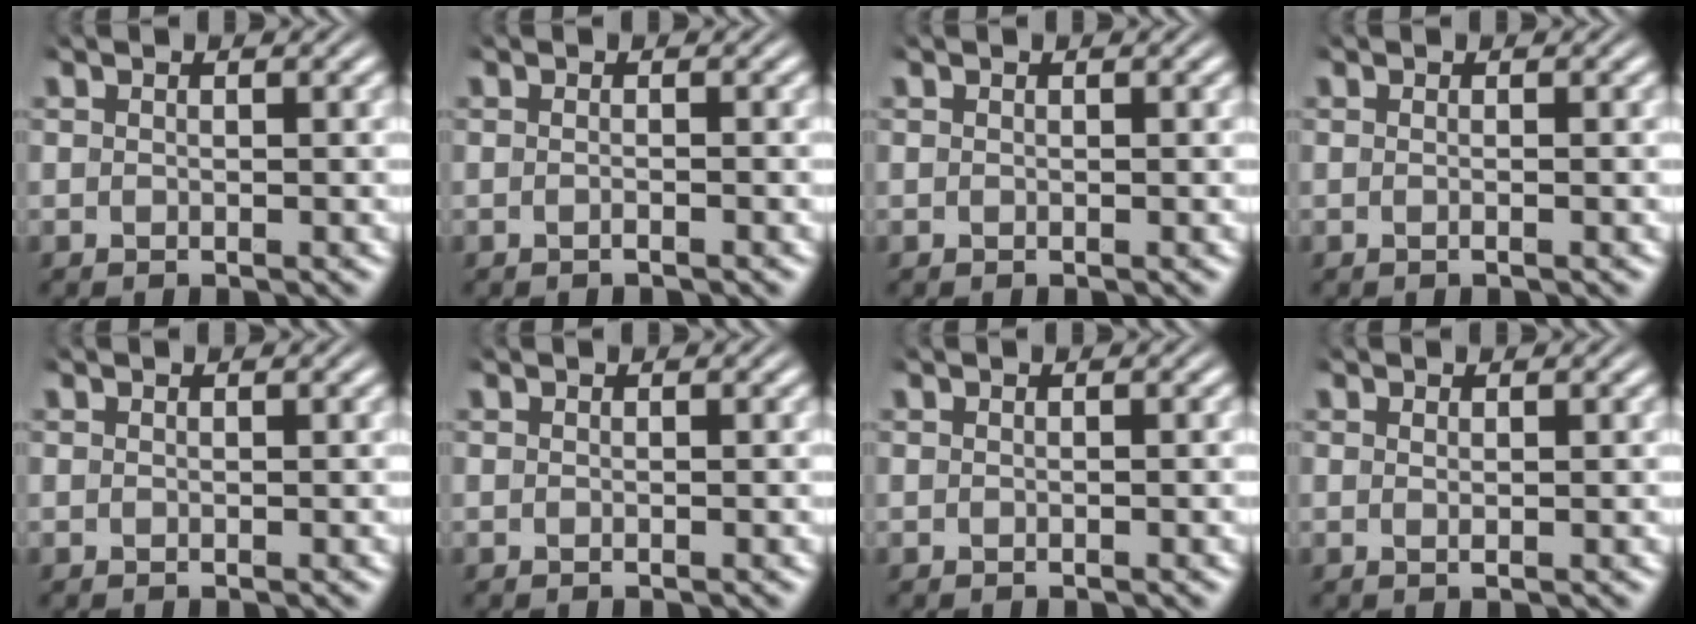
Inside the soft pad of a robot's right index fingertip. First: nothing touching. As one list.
[{"total": 0.7, "force": [-0.6, 0.0, 0.3], "torque": [-0.008, 0.002, -0.014]}, {"total": 0.0}, {"total": 0.6, "force": [-0.4, -0.2, 0.5], "torque": [-0.010, 0.000, -0.009]}, {"total": 0.0}, {"total": 0.0}, {"total": 0.0}, {"total": 0.6, "force": [0.1, -0.3, 0.5], "torque": [-0.008, -0.004, 0.003]}]